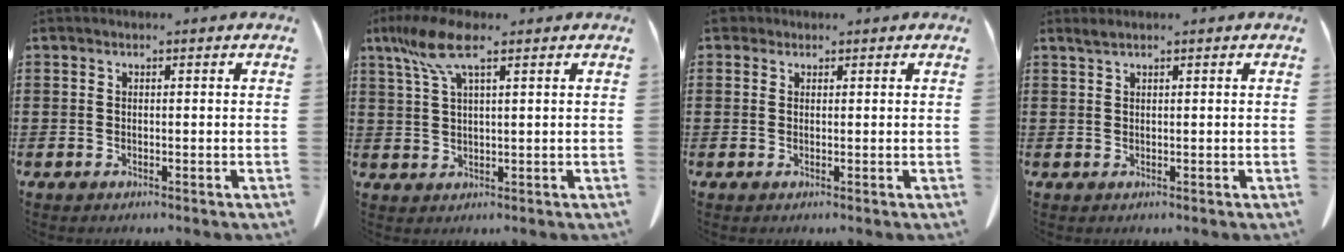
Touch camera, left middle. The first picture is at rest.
{"total": 7.3, "force": [4.2, 1.7, 5.8], "torque": [-0.135, -0.002, 0.070]}
{"total": 1.2, "force": [0.8, 0.8, 0.3], "torque": [-0.010, 0.006, 0.016]}
{"total": 0.9, "force": [0.8, 0.0, 0.5], "torque": [-0.011, 0.000, 0.015]}